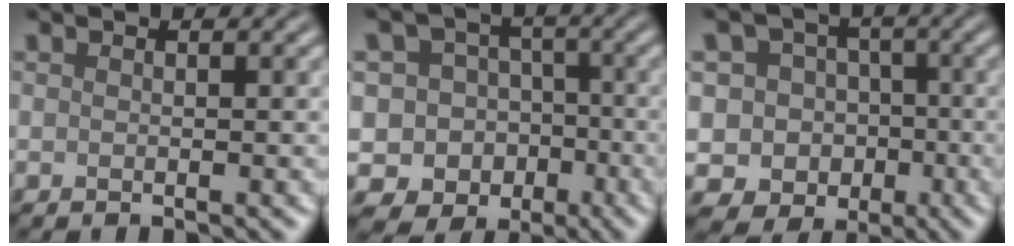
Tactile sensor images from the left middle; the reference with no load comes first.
{"total": 13.0, "force": [-6.1, 11.1, 2.8], "torque": [-0.039, -0.006, -0.112]}
{"total": 8.4, "force": [-2.6, 7.7, 2.3], "torque": [-0.015, 0.017, -0.073]}